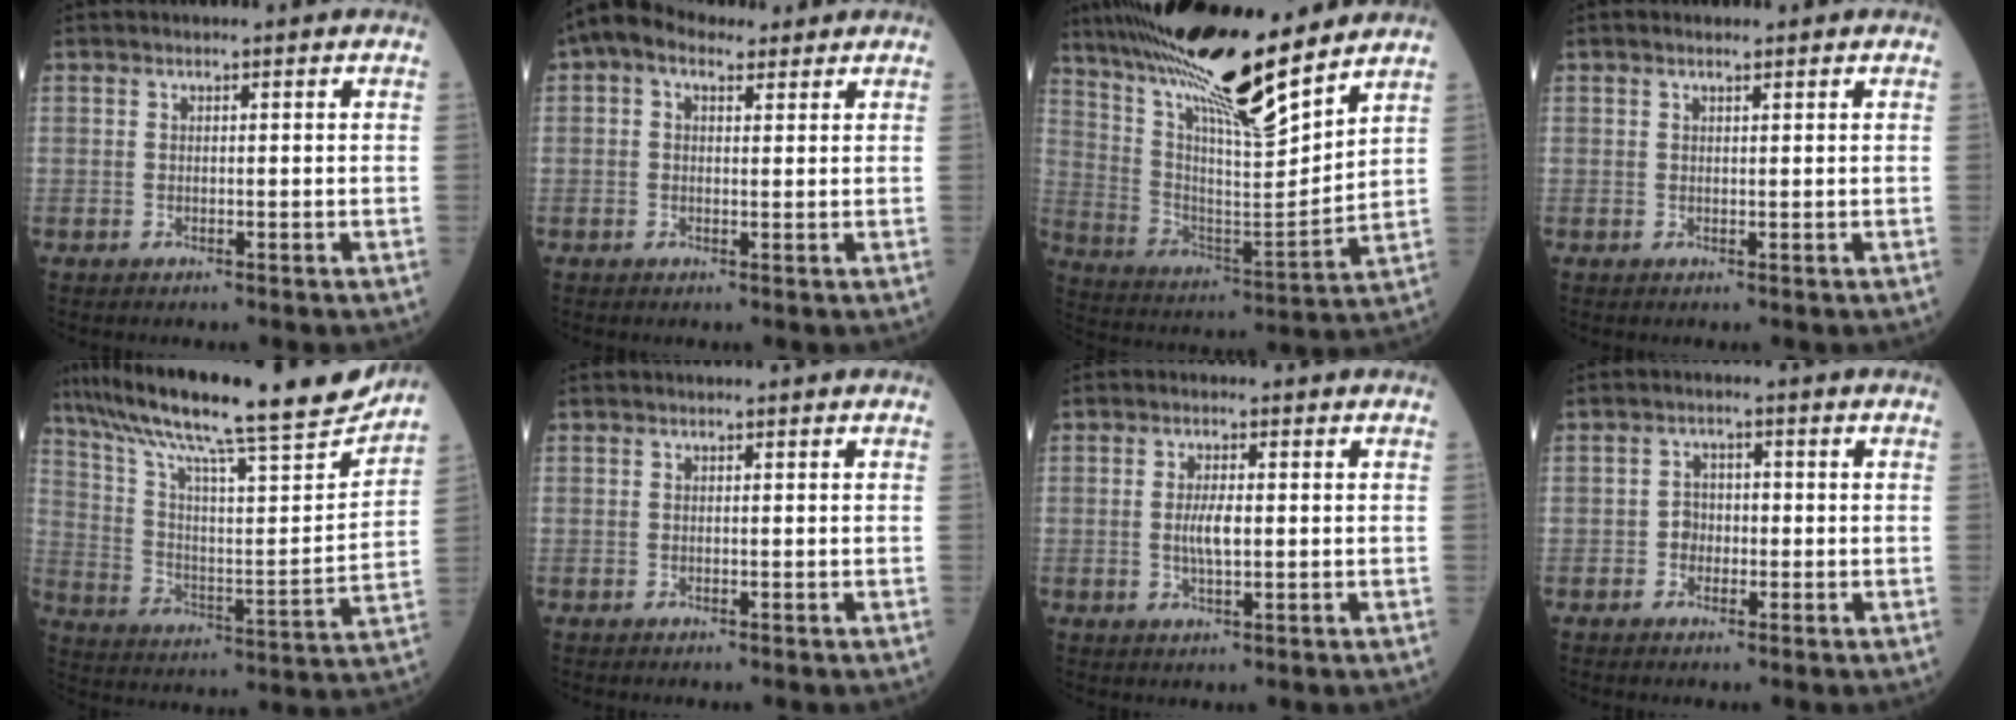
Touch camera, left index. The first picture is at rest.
{"total": 5.3, "force": [3.1, 3.0, 3.1], "torque": [-0.069, 0.041, 0.056]}
{"total": 20.4, "force": [16.3, 1.6, 12.2], "torque": [-0.216, 0.000, 0.290]}
{"total": 0.7, "force": [0.6, 0.1, 0.4], "torque": [-0.014, 0.004, 0.011]}
{"total": 24.5, "force": [20.7, 1.4, 13.1], "torque": [-0.227, -0.020, 0.312]}
{"total": 0.0}
{"total": 3.5, "force": [-0.1, 0.8, 3.4], "torque": [-0.070, -0.003, -0.001]}
{"total": 2.5, "force": [-0.7, 2.0, 1.3], "torque": [-0.019, 0.008, -0.016]}